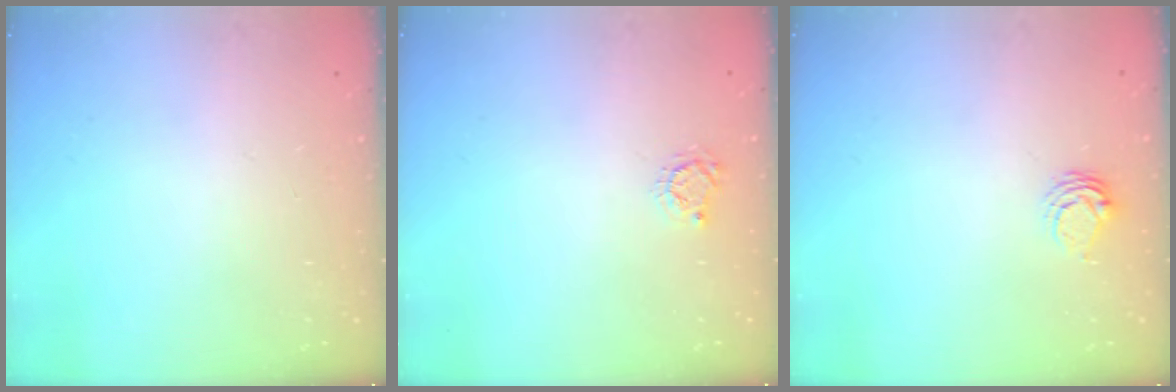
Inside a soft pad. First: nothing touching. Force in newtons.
{"total": 3.3, "press": 3.2, "slide": 0.4}
{"total": 5.9, "press": 5.9, "slide": 0.5}